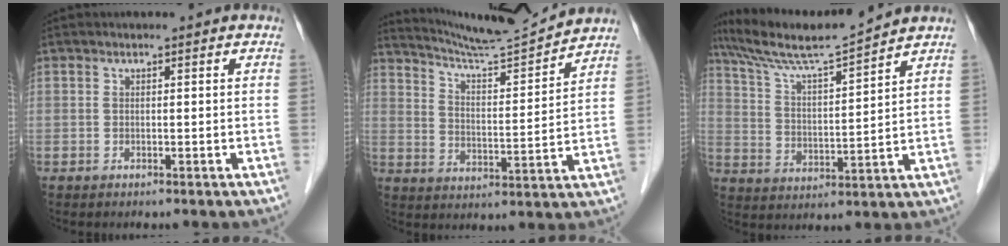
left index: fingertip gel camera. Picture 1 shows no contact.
{"total": 12.8, "force": [12.4, -1.2, 2.8], "torque": [-0.054, -0.013, 0.199]}
{"total": 11.8, "force": [10.9, -1.5, 4.3], "torque": [-0.089, 0.005, 0.198]}